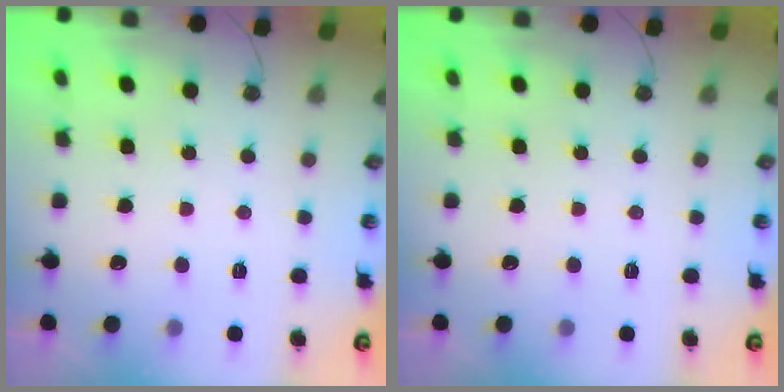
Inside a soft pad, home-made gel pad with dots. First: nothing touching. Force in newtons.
{"total": 1.5, "press": 0.2, "slide": 1.5}